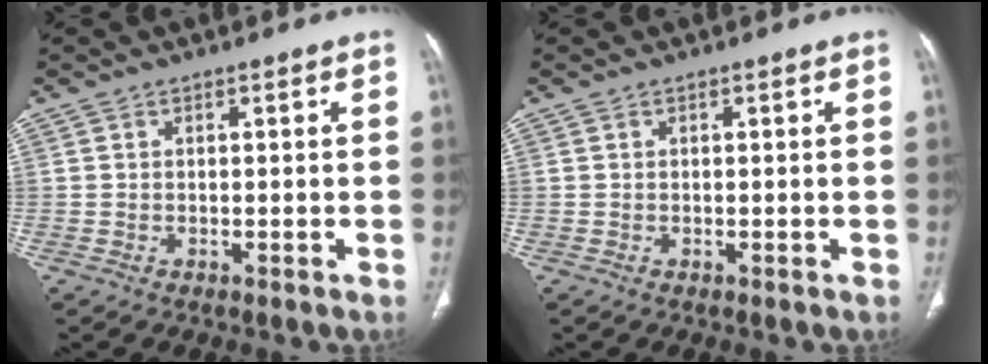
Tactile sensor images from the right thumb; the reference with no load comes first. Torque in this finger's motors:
{"motor_torque": [-0.24, 0.18, -0.20, 0.20, 0.04]}